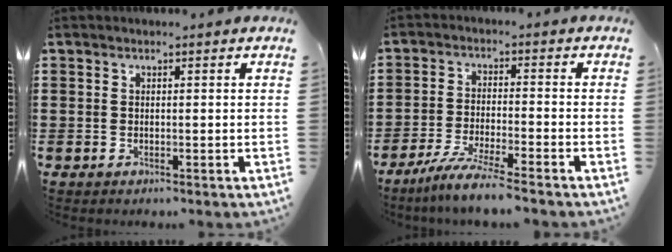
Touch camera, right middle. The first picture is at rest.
{"total": 5.9, "force": [-5.2, -0.6, 2.8], "torque": [-0.064, -0.020, -0.098]}